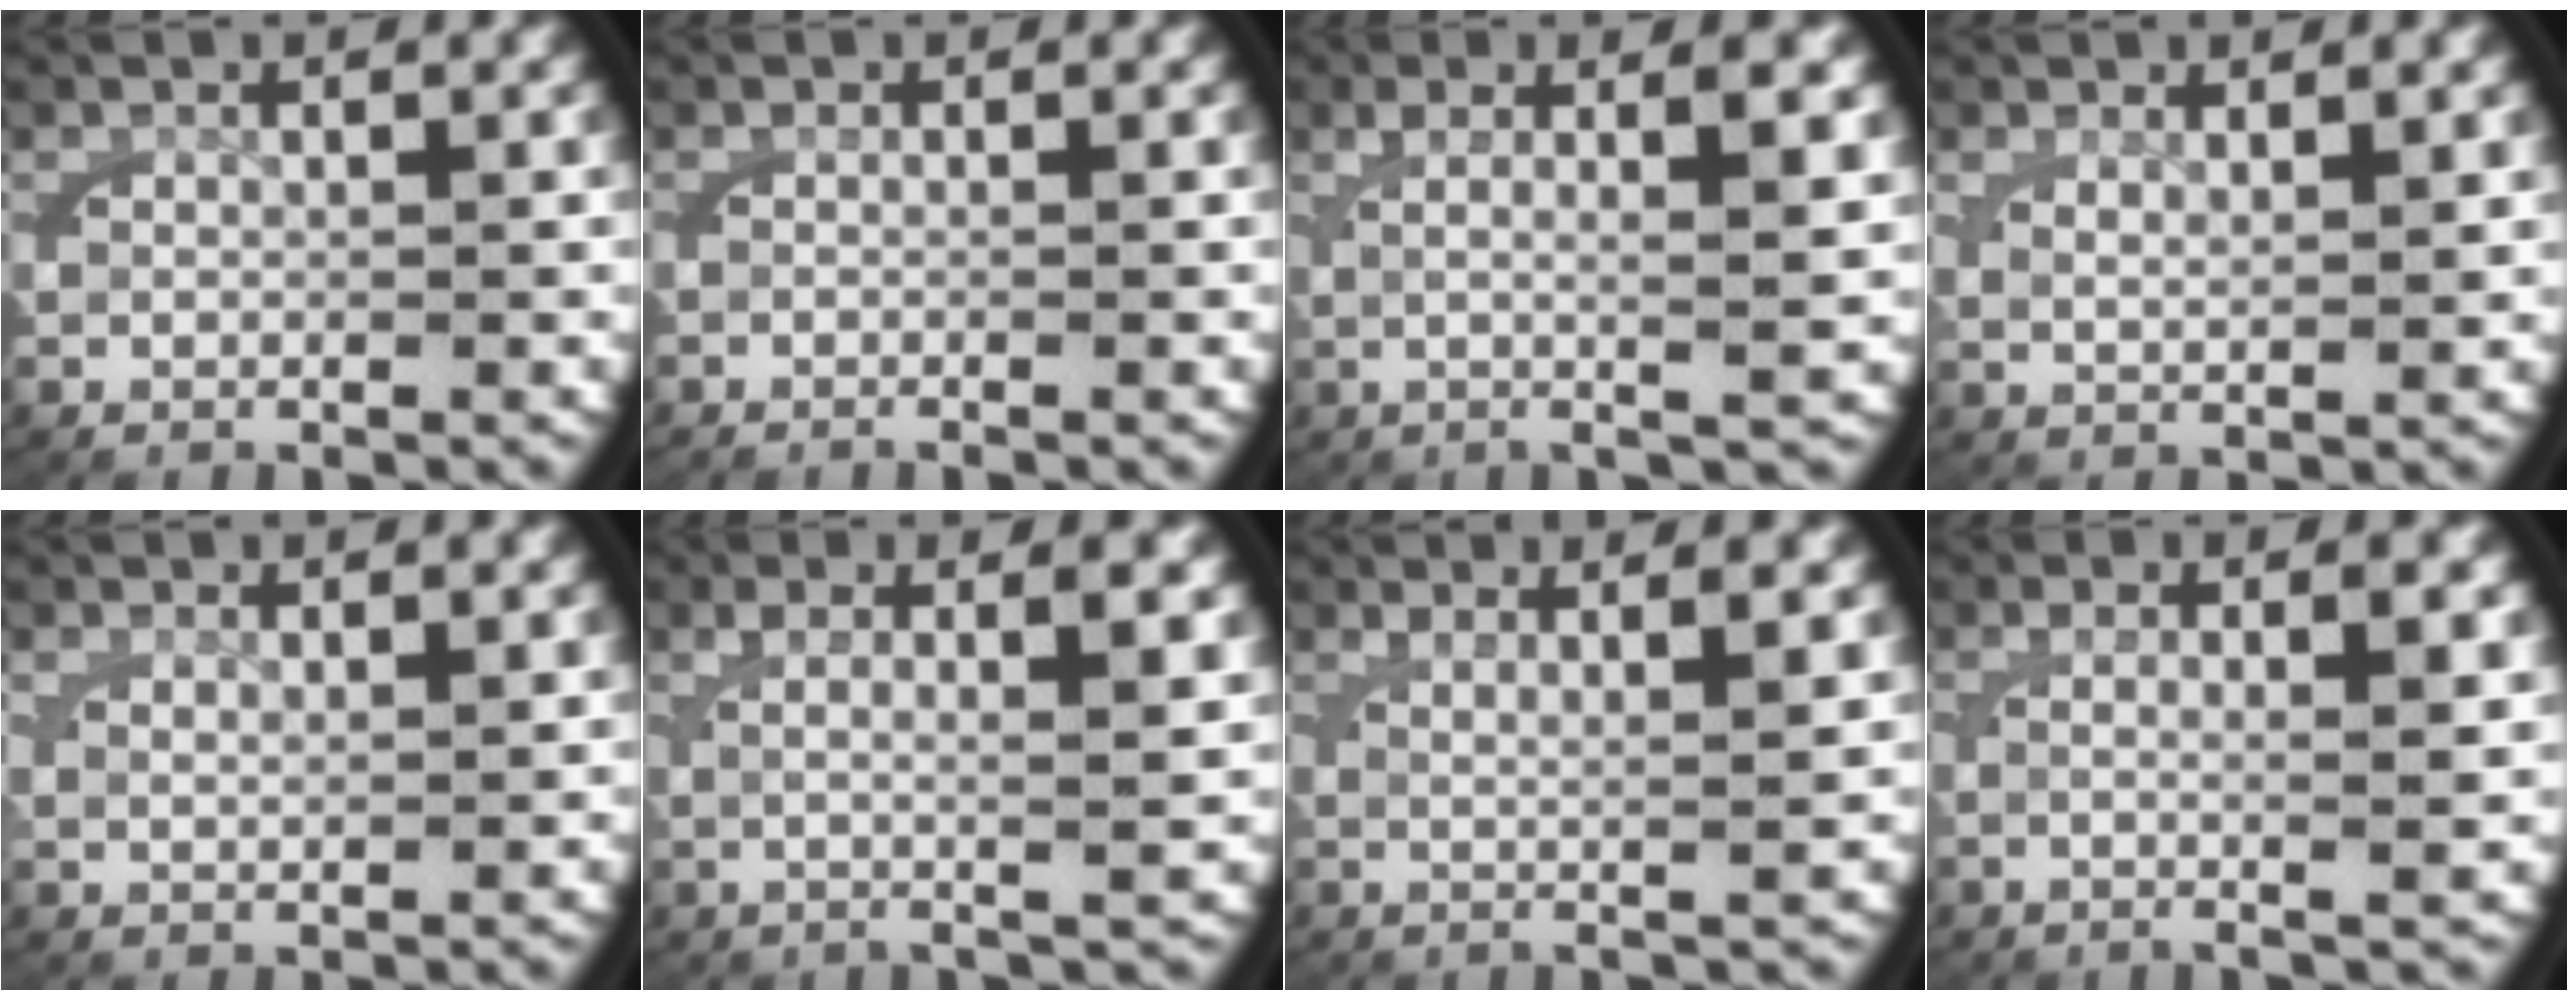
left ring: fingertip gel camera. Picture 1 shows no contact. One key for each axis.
{"total": 1.0, "fx": -0.8, "fy": 0.1, "fz": 0.5, "tx": -0.005, "ty": 0.006, "tz": -0.020}
{"total": 6.6, "fx": 2.0, "fy": 1.0, "fz": 6.2, "tx": -0.090, "ty": 0.024, "tz": 0.025}
{"total": 1.8, "fx": 1.2, "fy": 0.2, "fz": 1.2, "tx": -0.024, "ty": -0.007, "tz": 0.028}
{"total": 1.3, "fx": 1.0, "fy": 0.0, "fz": 0.8, "tx": -0.012, "ty": -0.002, "tz": 0.023}
{"total": 5.9, "fx": 1.8, "fy": 1.1, "fz": 5.5, "tx": -0.081, "ty": 0.020, "tz": 0.024}
{"total": 4.0, "fx": 2.0, "fy": 0.4, "fz": 3.4, "tx": -0.052, "ty": 0.006, "tz": 0.031}
{"total": 4.3, "fx": 0.3, "fy": 0.6, "fz": 4.2, "tx": -0.078, "ty": 0.004, "tz": 0.003}